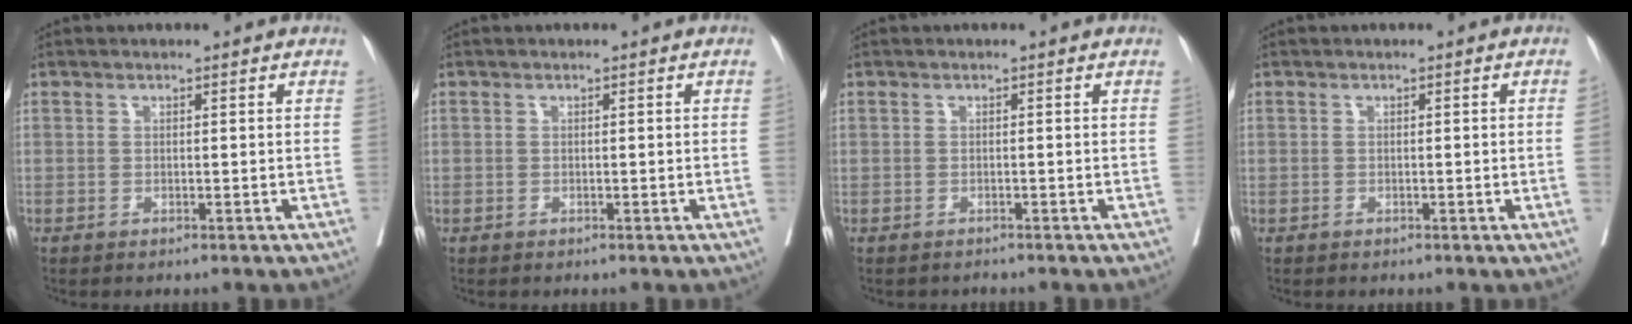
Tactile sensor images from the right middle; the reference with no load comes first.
{"total": 0.0}
{"total": 1.0, "force": [-0.8, 0.5, -0.2], "torque": [-0.008, 0.000, -0.015]}
{"total": 1.0, "force": [-0.1, -0.2, 1.0], "torque": [-0.018, 0.001, 0.001]}